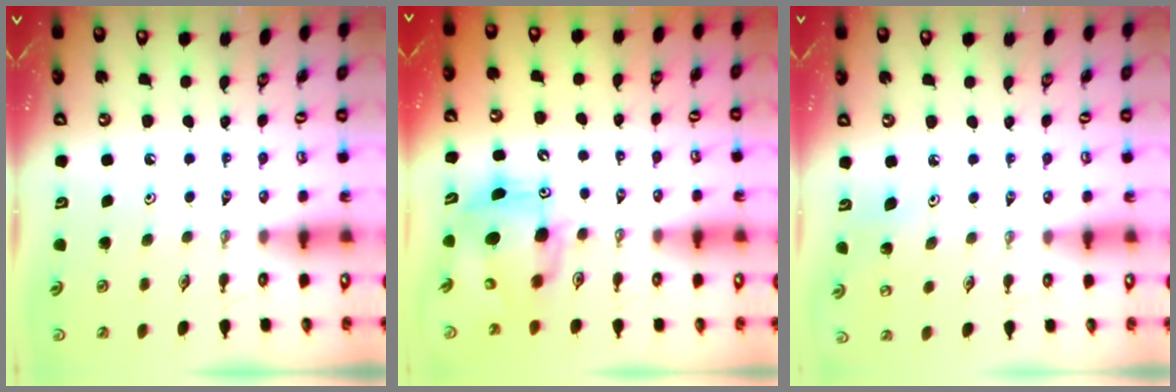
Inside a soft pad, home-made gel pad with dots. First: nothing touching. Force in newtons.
{"total": 8.6, "press": 8.3, "slide": 2.1}
{"total": 4.8, "press": 4.7, "slide": 0.9}